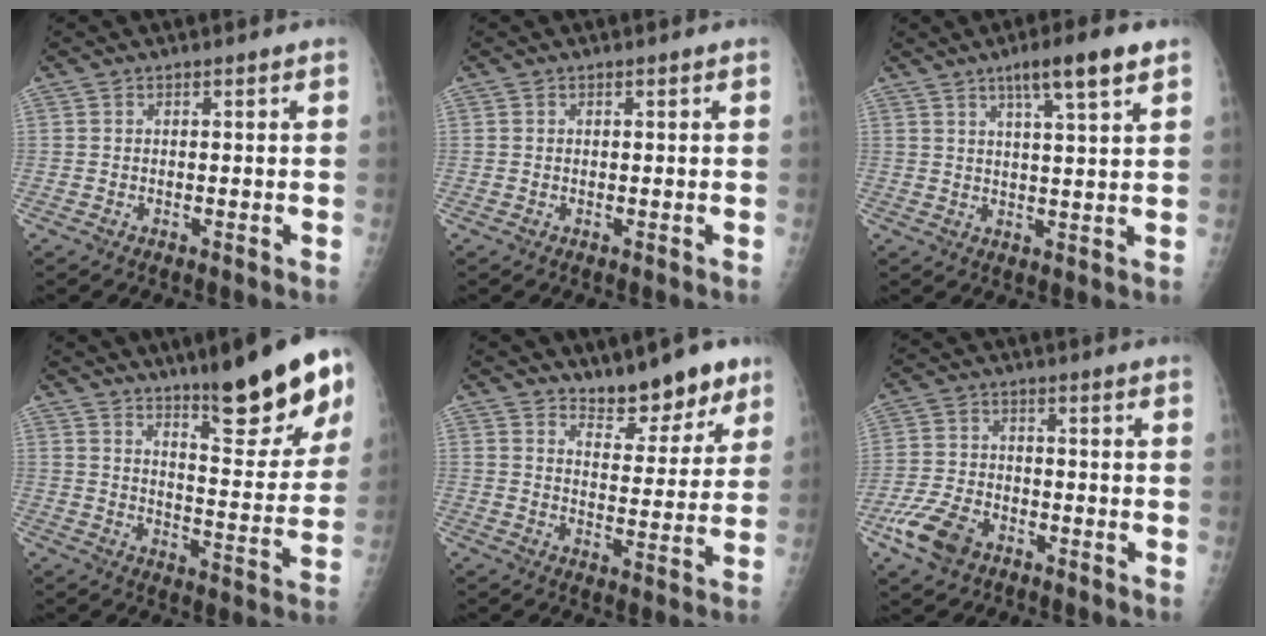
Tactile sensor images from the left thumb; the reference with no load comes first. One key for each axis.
{"total": 0.0}
{"total": 8.3, "fx": 5.0, "fy": 0.9, "fz": 6.6, "tx": -0.105, "ty": -0.017, "tz": 0.080}
{"total": 19.0, "fx": 12.0, "fy": 4.1, "fz": 14.2, "tx": -0.166, "ty": -0.065, "tz": 0.179}
{"total": 9.7, "fx": 7.8, "fy": 3.8, "fz": 4.3, "tx": -0.024, "ty": -0.055, "tz": 0.123}
{"total": 8.7, "fx": -4.8, "fy": 5.6, "fz": 4.8, "tx": -0.093, "ty": 0.015, "tz": -0.089}